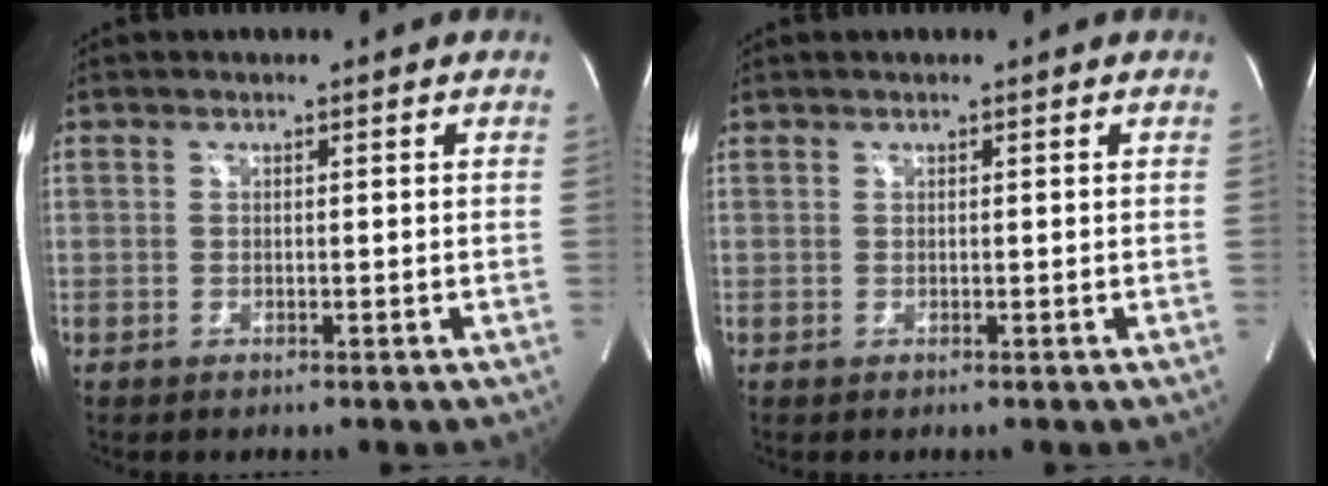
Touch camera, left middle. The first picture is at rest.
{"total": 0.0}